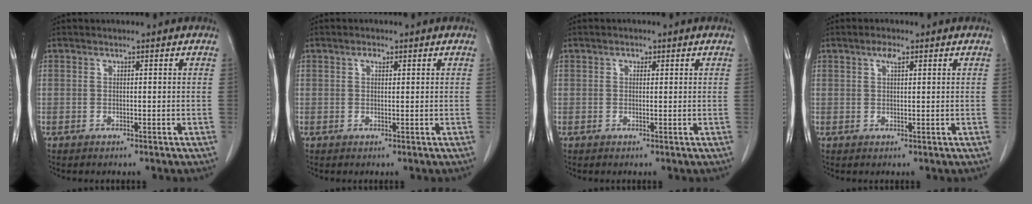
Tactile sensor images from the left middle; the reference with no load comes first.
{"total": 1.3, "force": [0.7, 0.5, 0.9], "torque": [-0.016, -0.001, 0.010]}
{"total": 1.1, "force": [0.6, 0.7, 0.6], "torque": [-0.010, 0.001, 0.009]}
{"total": 2.0, "force": [1.1, 0.5, 1.5], "torque": [-0.031, 0.003, 0.020]}